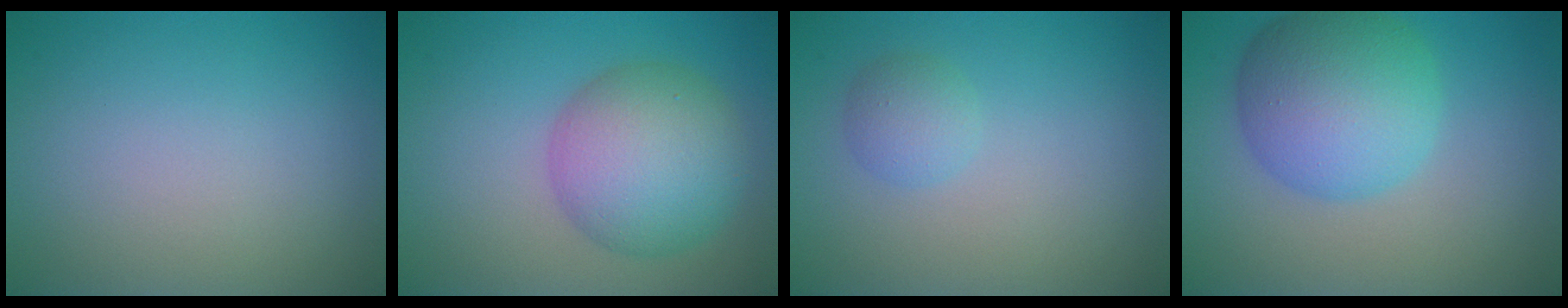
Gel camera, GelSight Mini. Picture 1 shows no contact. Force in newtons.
{"total": 7.5, "press": 7.5, "slide": 0.0}
{"total": 1.8, "press": 1.8, "slide": 0.0}
{"total": 8.1, "press": 8.1, "slide": 0.1}